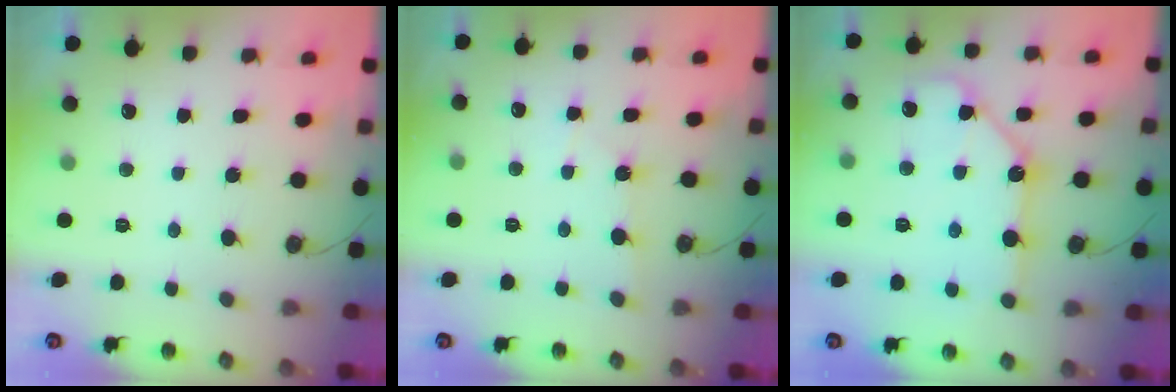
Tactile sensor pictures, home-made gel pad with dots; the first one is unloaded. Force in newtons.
{"total": 2.6, "press": 2.6, "slide": 0.3}
{"total": 12.8, "press": 12.7, "slide": 1.3}